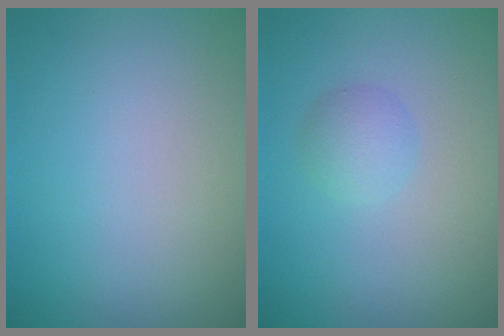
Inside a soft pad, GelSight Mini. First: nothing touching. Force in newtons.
{"total": 1.9, "press": 1.9, "slide": 0.1}